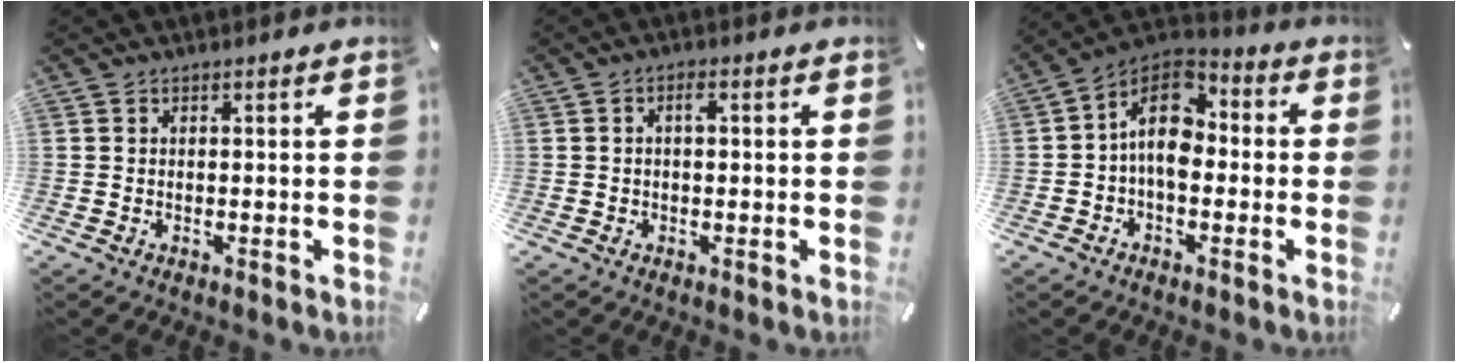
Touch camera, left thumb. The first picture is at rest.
{"total": 2.0, "force": [0.1, 1.0, 1.7], "torque": [-0.027, 0.003, -0.002]}
{"total": 12.2, "force": [0.5, 8.1, 9.1], "torque": [-0.176, -0.002, 0.006]}